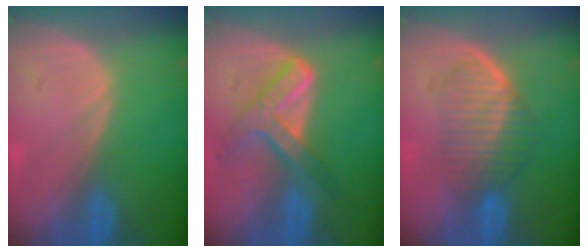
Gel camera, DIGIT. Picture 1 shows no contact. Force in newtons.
{"total": 7.2, "press": 6.2, "slide": 3.8}
{"total": 6.0, "press": 5.9, "slide": 1.1}